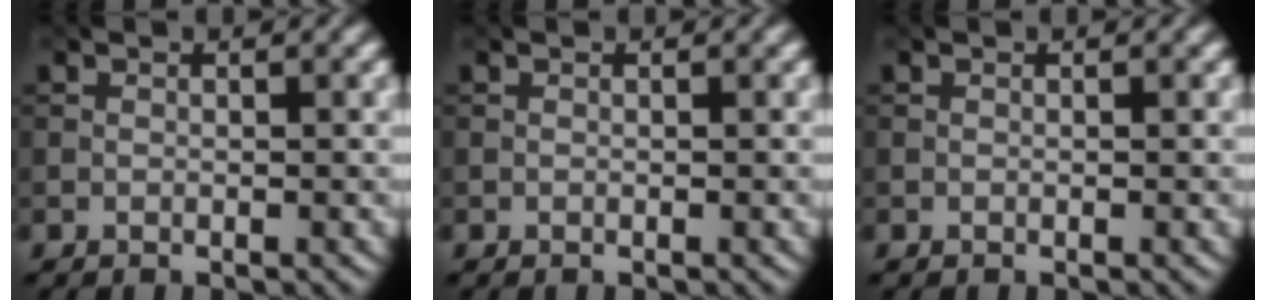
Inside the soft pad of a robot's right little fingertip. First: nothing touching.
{"total": 0.0}
{"total": 0.0}